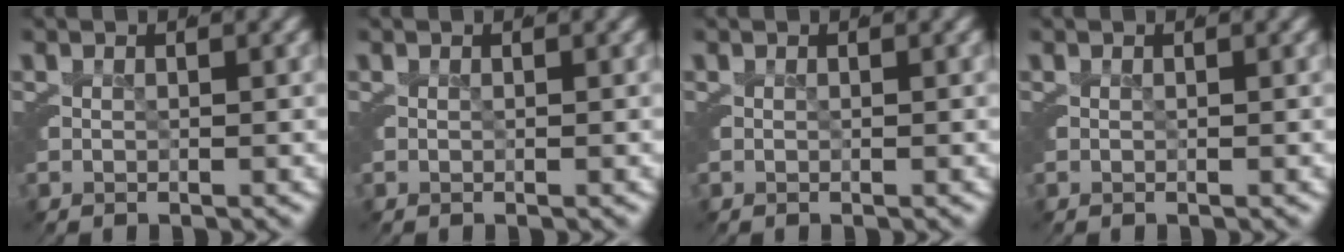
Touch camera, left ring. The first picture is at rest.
{"total": 0.0}
{"total": 0.0}
{"total": 0.0}